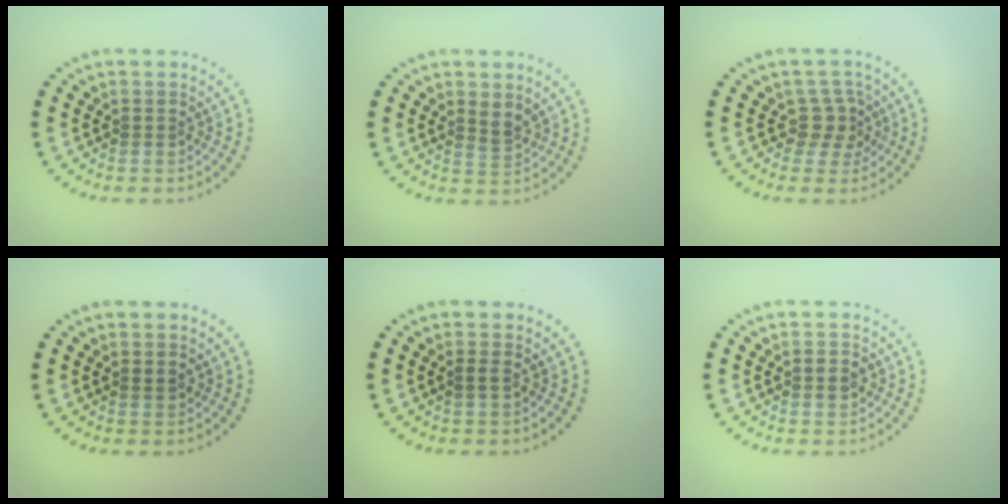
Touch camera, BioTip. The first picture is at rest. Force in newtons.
{"total": 1.6, "press": 1.2, "slide": 1.1}
{"total": 2.4, "press": 1.7, "slide": 1.6}
{"total": 0.8, "press": 0.7, "slide": 0.2}
{"total": 0.7, "press": 0.7, "slide": 0.1}
{"total": 1.0, "press": 1.0, "slide": 0.1}